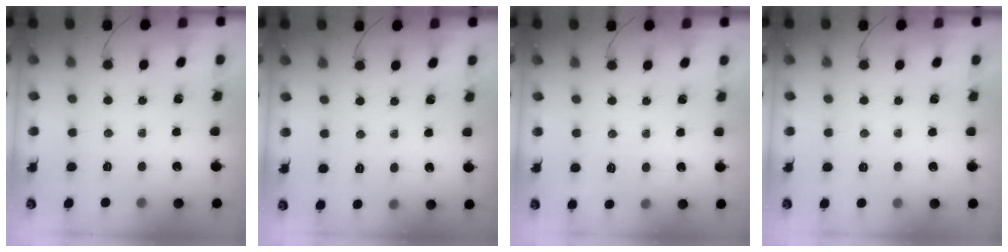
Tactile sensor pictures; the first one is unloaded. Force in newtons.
{"total": 2.0, "press": 1.0, "slide": 1.7}
{"total": 5.4, "press": 5.1, "slide": 1.7}
{"total": 2.0, "press": 1.6, "slide": 1.2}